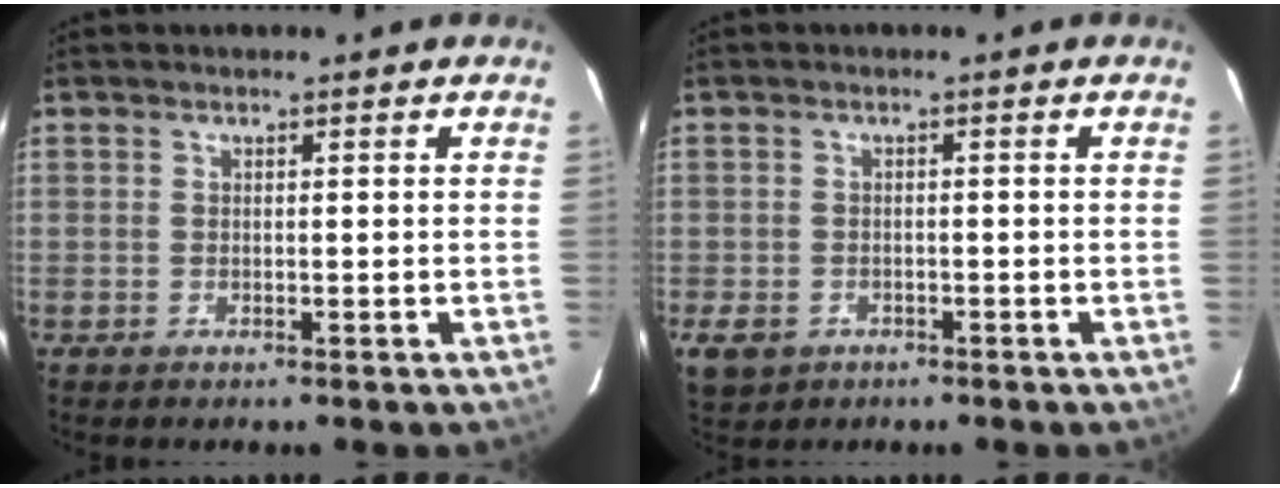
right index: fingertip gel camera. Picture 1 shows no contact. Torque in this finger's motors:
{"motor_torque": [0.10, -0.05, -0.27, -0.08]}